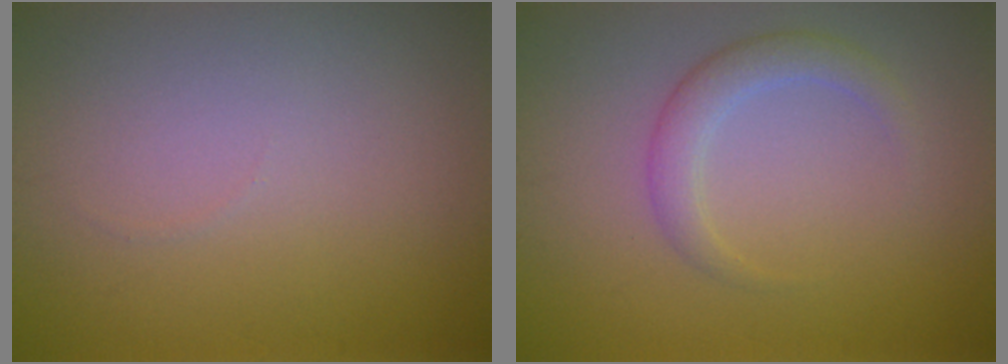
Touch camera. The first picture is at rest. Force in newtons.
{"total": 2.5, "press": 2.5, "slide": 0.2}